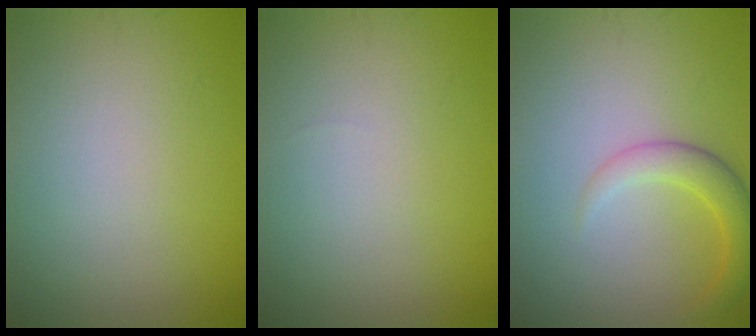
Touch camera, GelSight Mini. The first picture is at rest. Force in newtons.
{"total": 0.0}
{"total": 2.8, "press": 2.8, "slide": 0.1}